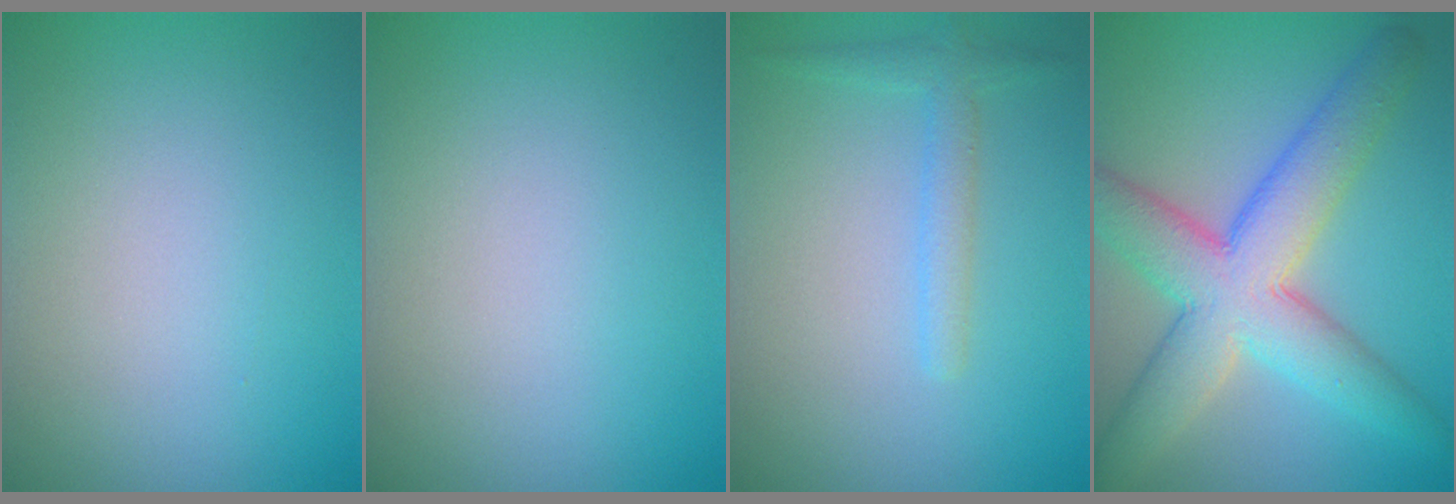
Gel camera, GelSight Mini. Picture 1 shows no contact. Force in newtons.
{"total": 0.0}
{"total": 1.4, "press": 1.4, "slide": 0.1}
{"total": 9.0, "press": 9.0, "slide": 0.5}